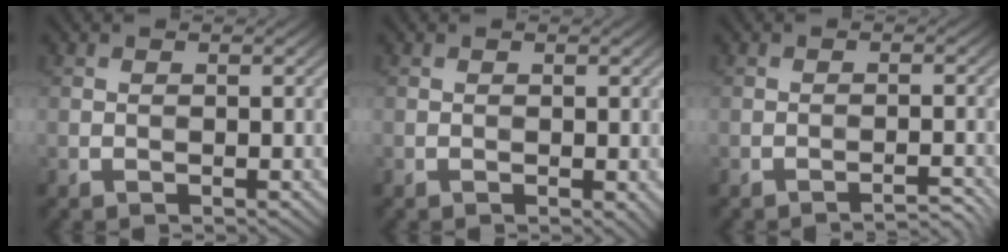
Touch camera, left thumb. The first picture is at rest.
{"total": 0.8, "force": [-0.1, 0.4, 0.7], "torque": [-0.010, -0.005, -0.001]}
{"total": 2.4, "force": [-2.2, 0.1, 1.0], "torque": [-0.008, 0.010, -0.036]}